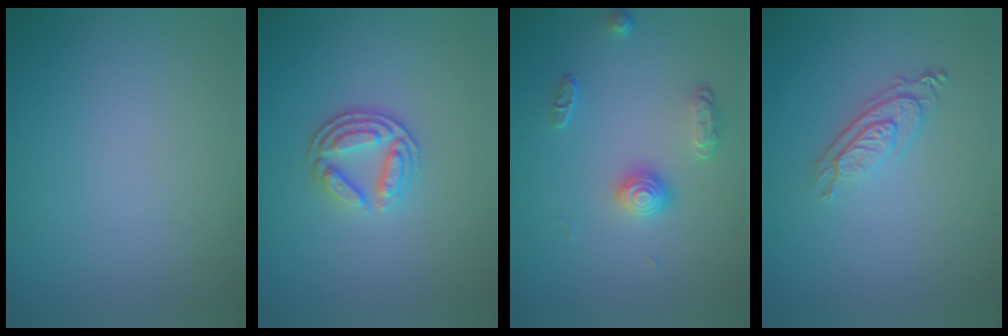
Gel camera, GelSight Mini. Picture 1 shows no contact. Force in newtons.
{"total": 3.4, "press": 2.8, "slide": 1.9}
{"total": 2.3, "press": 1.8, "slide": 1.4}
{"total": 2.9, "press": 2.0, "slide": 2.0}